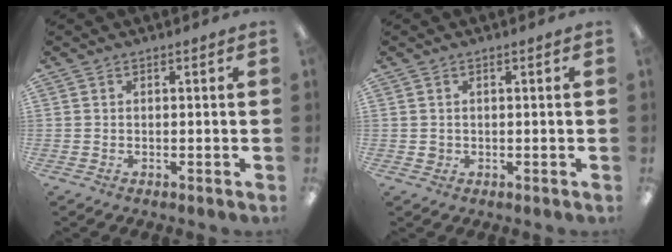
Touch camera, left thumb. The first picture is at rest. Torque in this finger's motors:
{"motor_torque": [-0.27, 0.56, 0.18, -0.51, -0.02]}